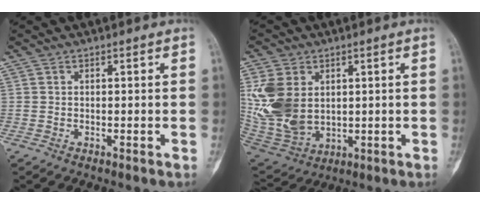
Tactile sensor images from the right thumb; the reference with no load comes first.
{"total": 14.4, "force": [2.5, 10.2, 9.8], "torque": [-0.191, -0.012, 0.070]}